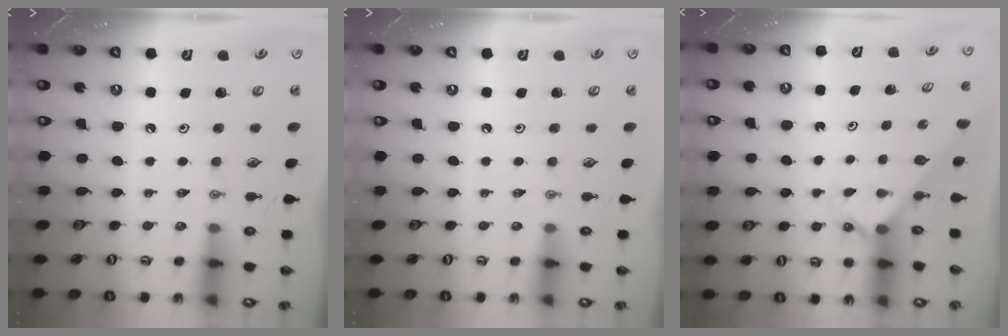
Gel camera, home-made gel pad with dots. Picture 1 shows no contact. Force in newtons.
{"total": 0.0}
{"total": 2.0, "press": 2.0, "slide": 0.2}